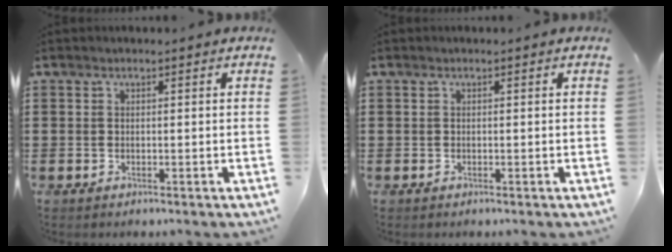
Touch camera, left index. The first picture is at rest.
{"total": 0.0}